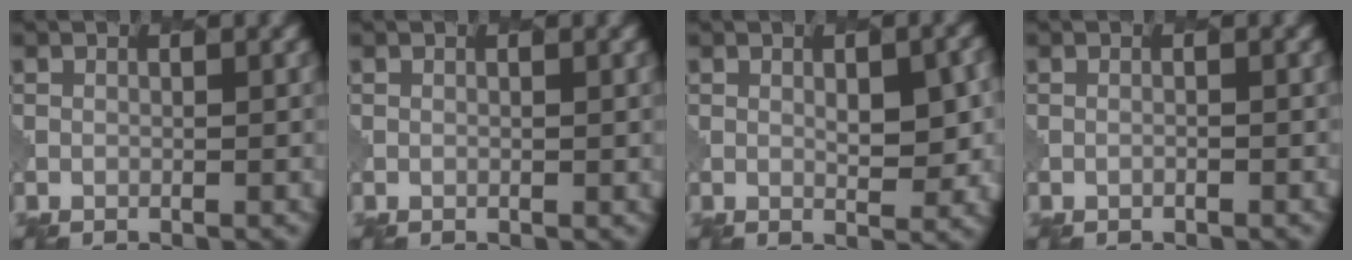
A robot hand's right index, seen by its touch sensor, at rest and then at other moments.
{"total": 0.0}
{"total": 4.0, "force": [0.7, 1.7, 3.6], "torque": [-0.053, -0.002, 0.016]}
{"total": 0.0}